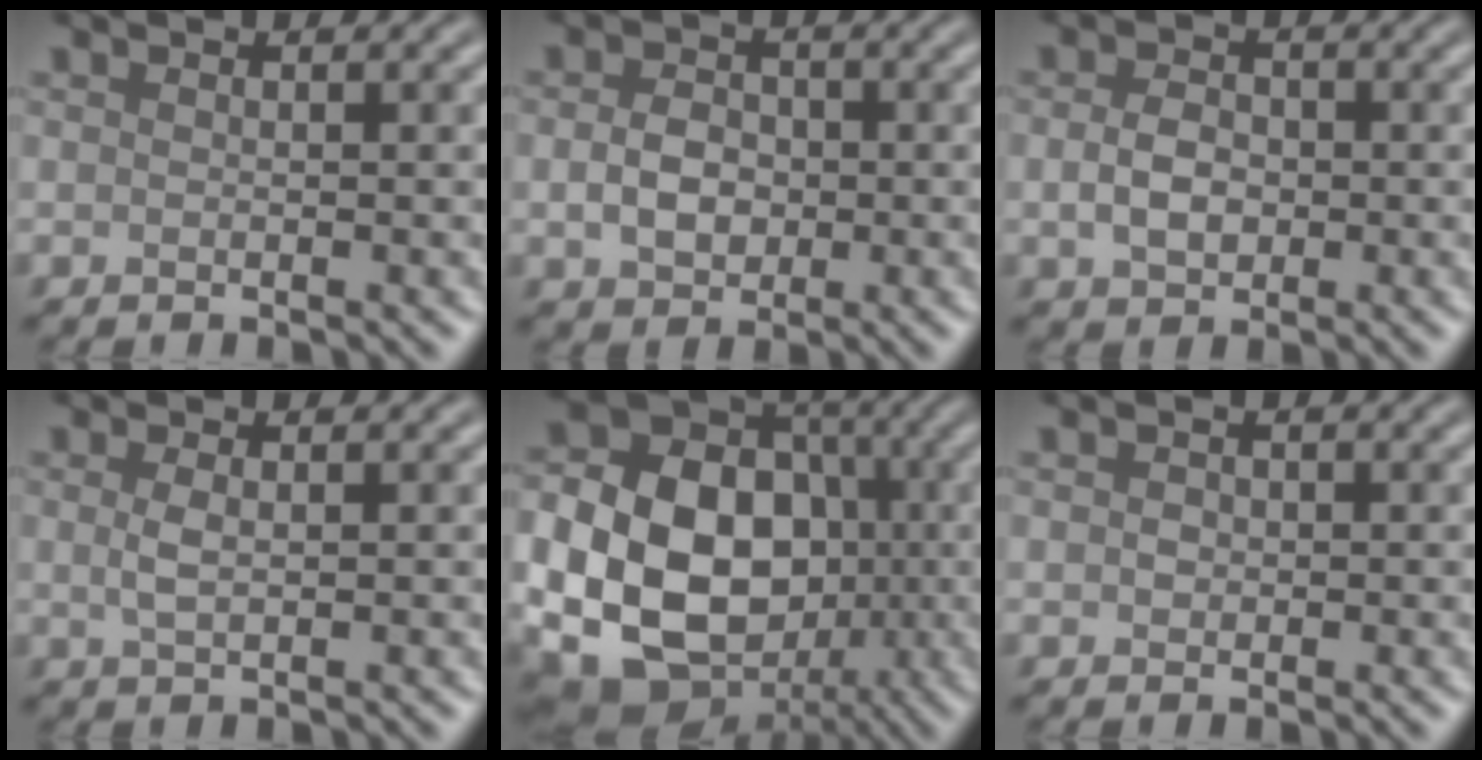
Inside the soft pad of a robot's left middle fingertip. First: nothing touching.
{"total": 3.2, "force": [-0.4, 2.5, 2.0], "torque": [-0.038, 0.001, -0.013]}
{"total": 2.8, "force": [-0.3, 2.1, 1.9], "torque": [-0.038, -0.001, -0.010]}
{"total": 1.4, "force": [0.3, 0.6, 1.3], "torque": [-0.032, -0.001, 0.006]}
{"total": 17.0, "force": [-2.9, 13.4, 10.0], "torque": [-0.188, -0.018, -0.060]}
{"total": 0.9, "force": [0.1, 0.8, 0.3], "torque": [-0.003, 0.000, -0.002]}